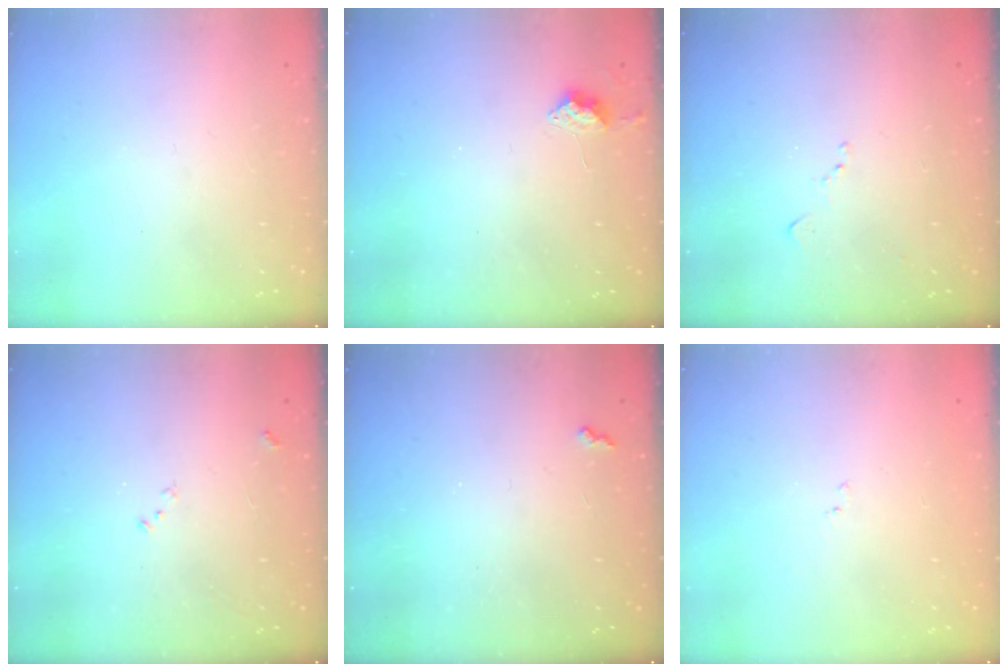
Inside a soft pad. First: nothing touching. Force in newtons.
{"total": 5.4, "press": 5.3, "slide": 0.6}
{"total": 6.1, "press": 6.1, "slide": 0.8}
{"total": 7.6, "press": 7.5, "slide": 0.9}
{"total": 2.7, "press": 2.7, "slide": 0.5}
{"total": 7.0, "press": 7.0, "slide": 0.8}